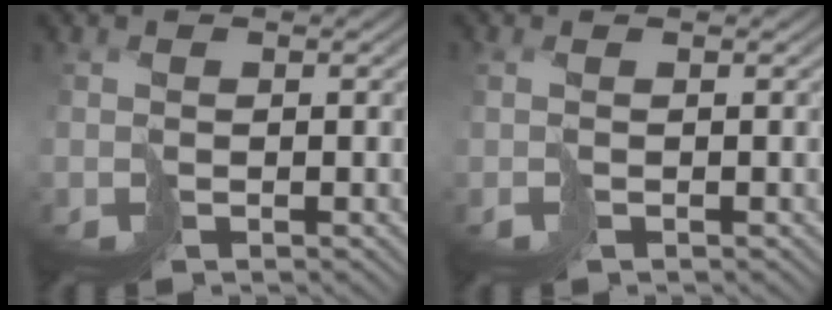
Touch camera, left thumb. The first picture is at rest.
{"total": 1.3, "force": [0.0, 0.3, 1.3], "torque": [-0.023, 0.002, -0.006]}